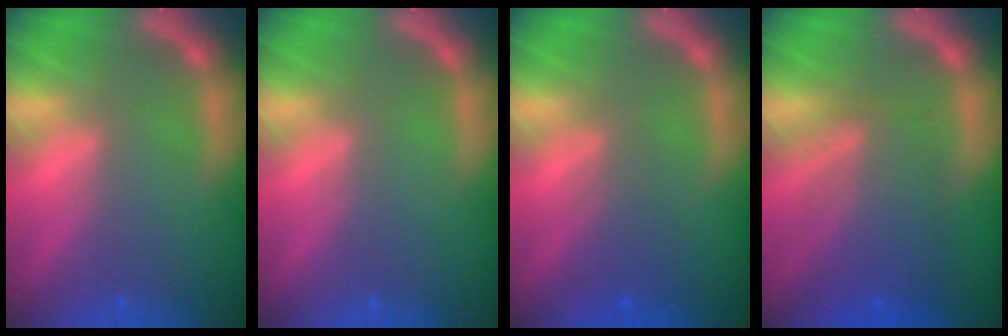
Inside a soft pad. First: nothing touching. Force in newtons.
{"total": 0.0}
{"total": 2.5}
{"total": 6.6}